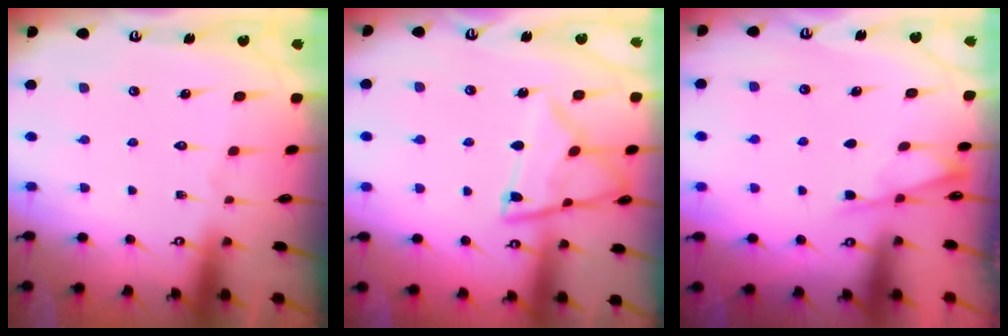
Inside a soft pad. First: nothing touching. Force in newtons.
{"total": 12.1, "press": 12.1, "slide": 1.1}
{"total": 2.6, "press": 2.6, "slide": 0.4}